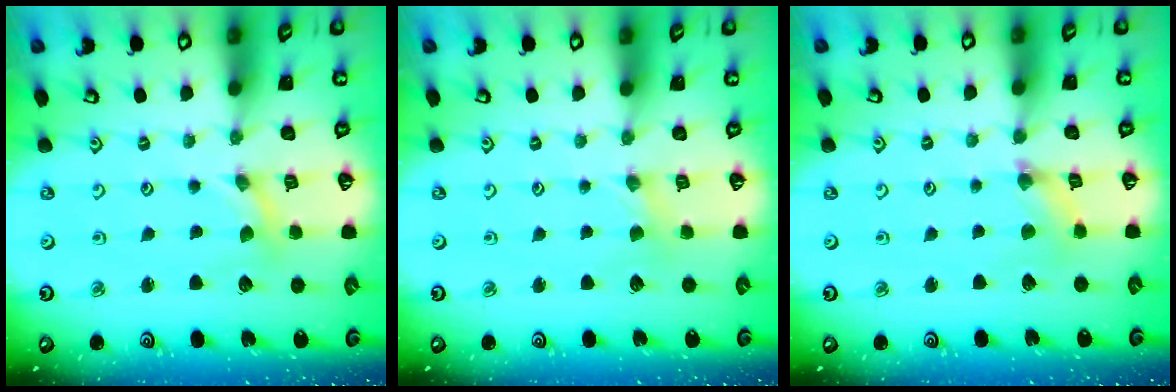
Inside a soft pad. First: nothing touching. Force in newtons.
{"total": 1.7, "press": 1.7, "slide": 0.3}
{"total": 2.4, "press": 2.4, "slide": 0.2}